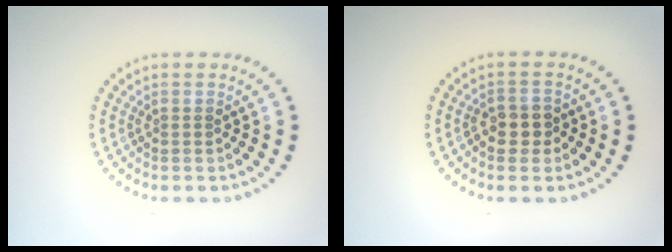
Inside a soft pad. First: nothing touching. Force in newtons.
{"total": 1.9, "press": 1.8, "slide": 0.5}